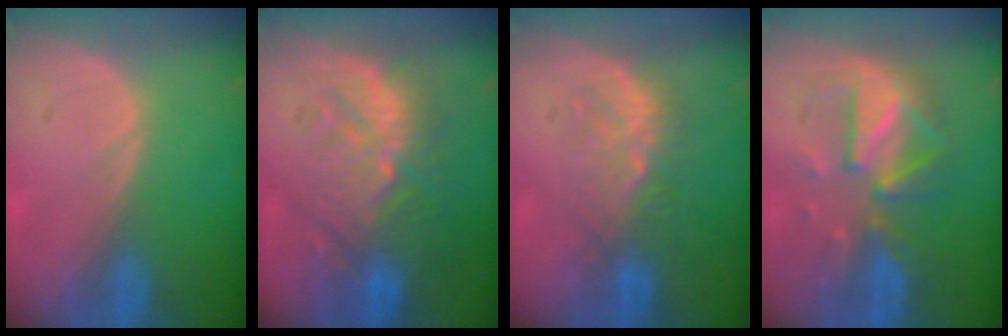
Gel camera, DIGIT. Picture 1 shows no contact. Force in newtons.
{"total": 10.5, "press": 10.0, "slide": 3.5}
{"total": 6.3, "press": 6.1, "slide": 1.8}
{"total": 8.2, "press": 8.2, "slide": 0.1}